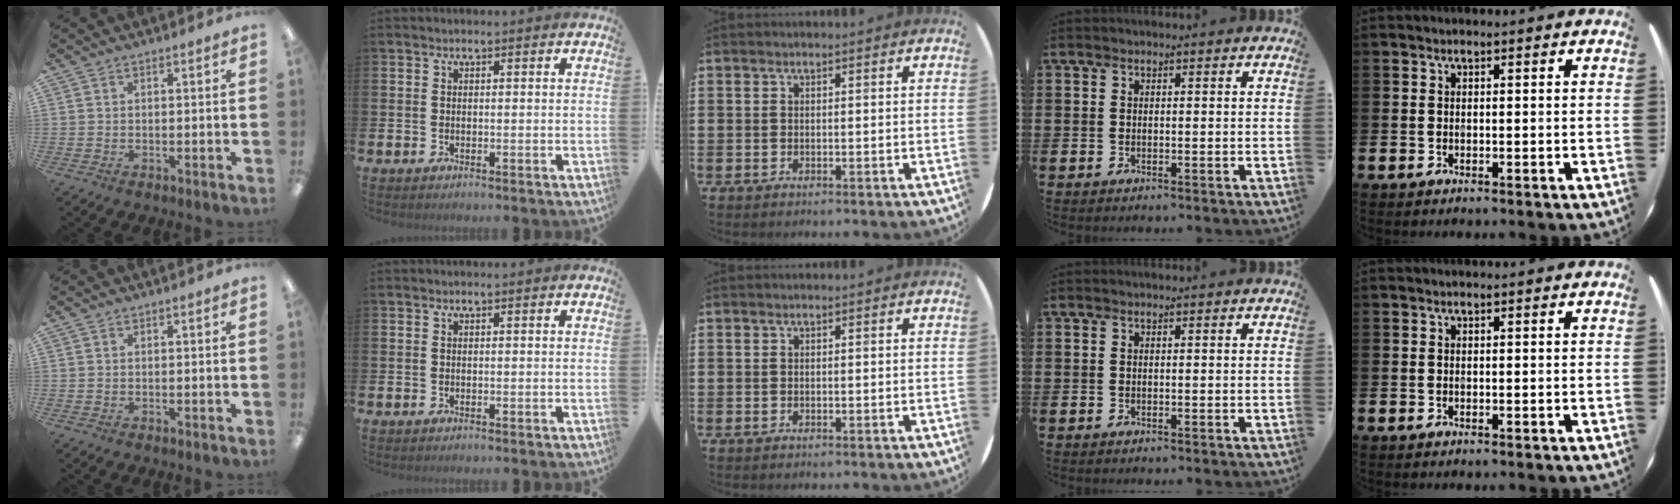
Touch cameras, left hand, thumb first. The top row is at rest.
{}